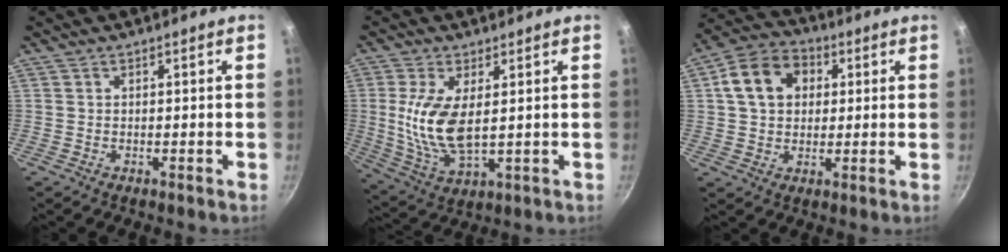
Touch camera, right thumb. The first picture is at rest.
{"total": 11.4, "force": [1.4, 5.1, 10.1], "torque": [-0.207, -0.015, 0.036]}
{"total": 11.4, "force": [2.7, 8.9, 6.7], "torque": [-0.089, 0.018, 0.030]}